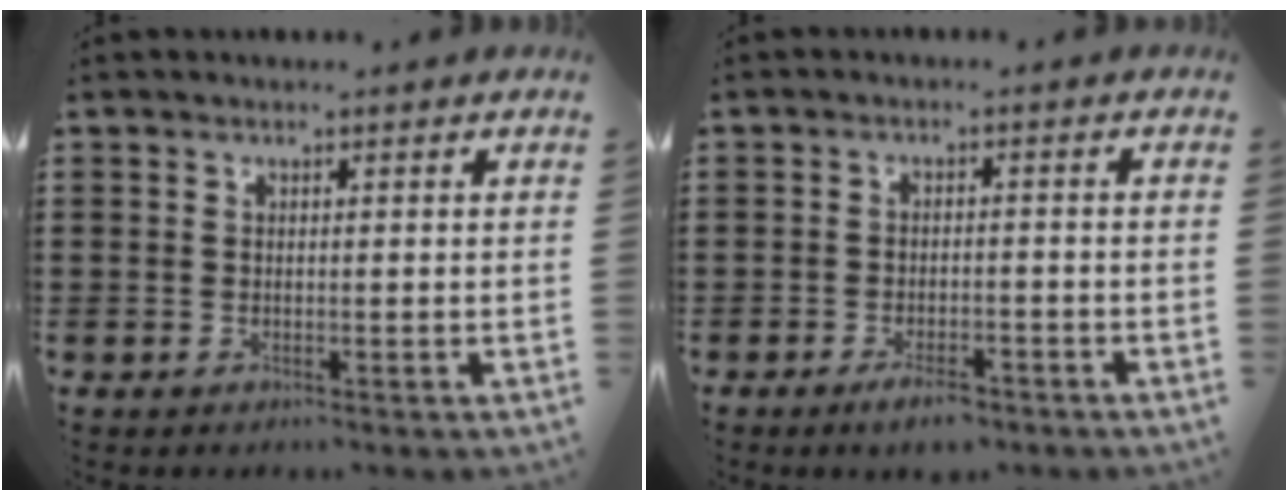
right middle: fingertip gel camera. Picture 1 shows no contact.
{"total": 3.1, "force": [-2.3, 0.9, 1.9], "torque": [-0.038, 0.002, -0.044]}